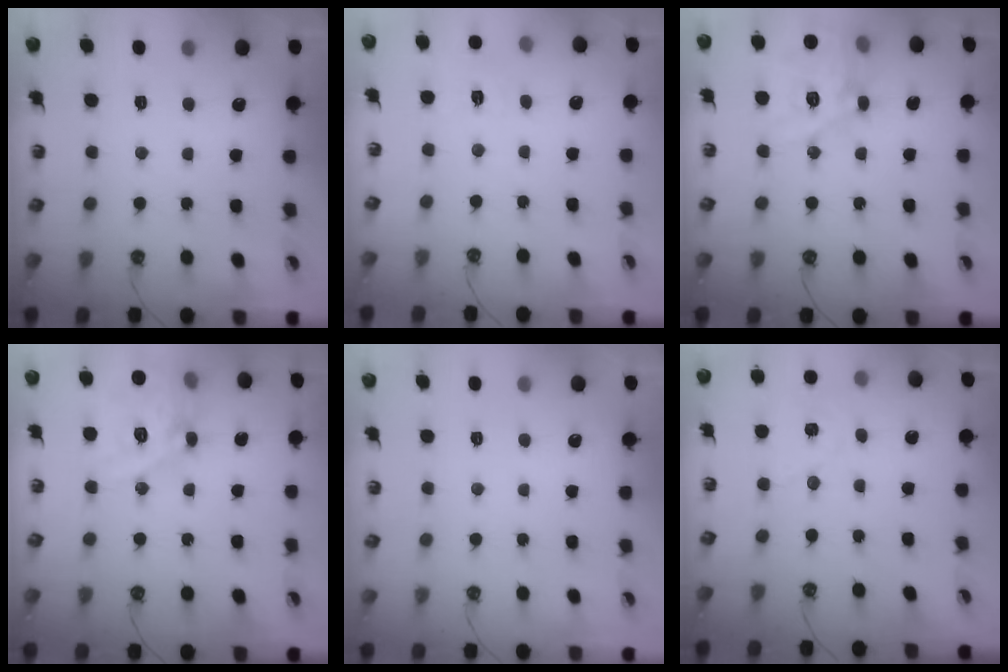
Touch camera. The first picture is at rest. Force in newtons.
{"total": 5.9, "press": 5.9, "slide": 0.3}
{"total": 16.4, "press": 16.2, "slide": 2.5}
{"total": 16.8, "press": 16.8, "slide": 1.4}
{"total": 0.0}
{"total": 3.6, "press": 3.5, "slide": 0.4}